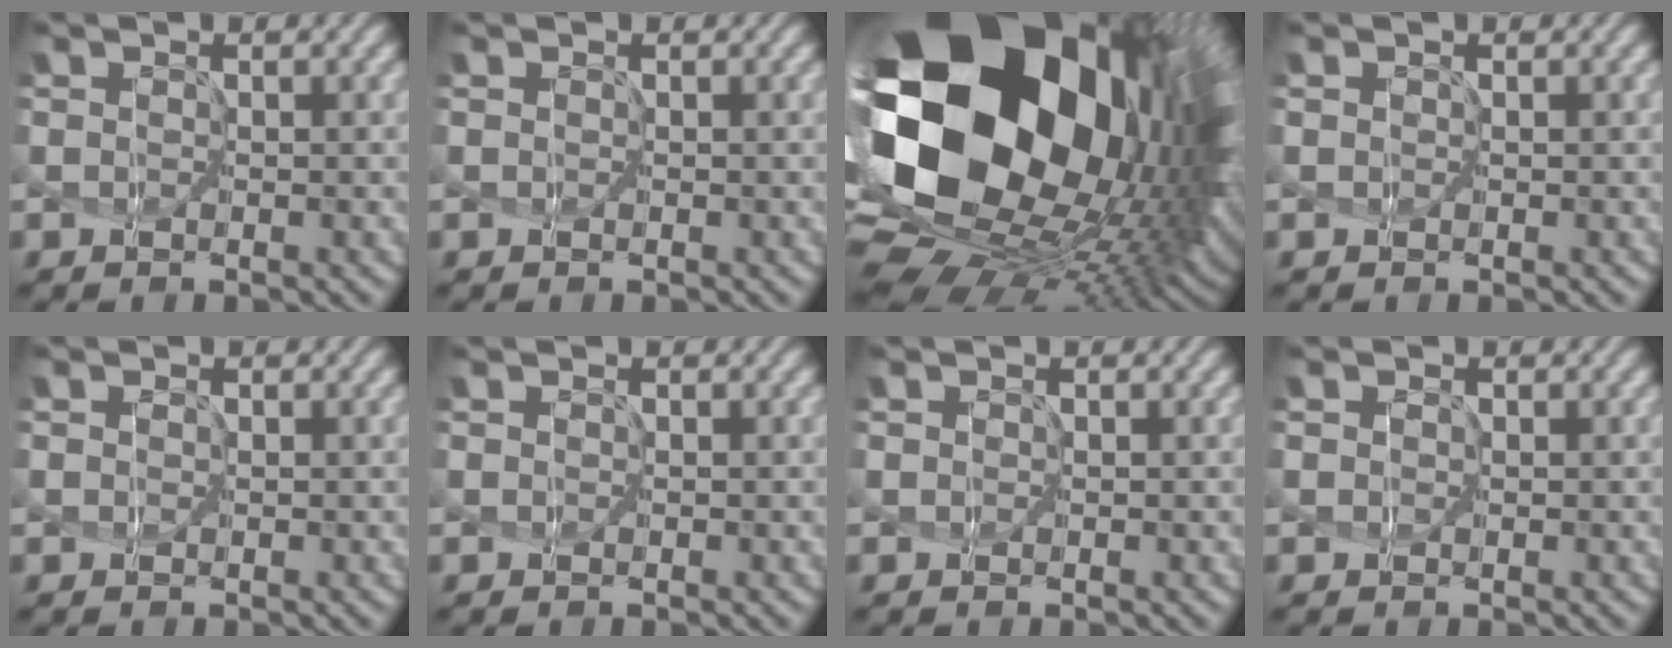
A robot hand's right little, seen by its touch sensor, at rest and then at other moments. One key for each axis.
{"total": 0.0}
{"total": 21.8, "fx": 5.4, "fy": 15.1, "fz": 14.8, "tx": -0.295, "ty": -0.046, "tz": 0.143}
{"total": 0.0}
{"total": 0.6, "fx": 0.3, "fy": 0.5, "fz": 0.3, "tx": 0.001, "ty": 0.004, "tz": -0.001}
{"total": 0.0}
{"total": 0.7, "fx": 0.3, "fy": 0.6, "fz": 0.3, "tx": 0.000, "ty": 0.007, "tz": -0.002}
{"total": 1.0, "fx": 0.4, "fy": 0.8, "fz": 0.5, "tx": 0.002, "ty": 0.012, "tz": -0.002}